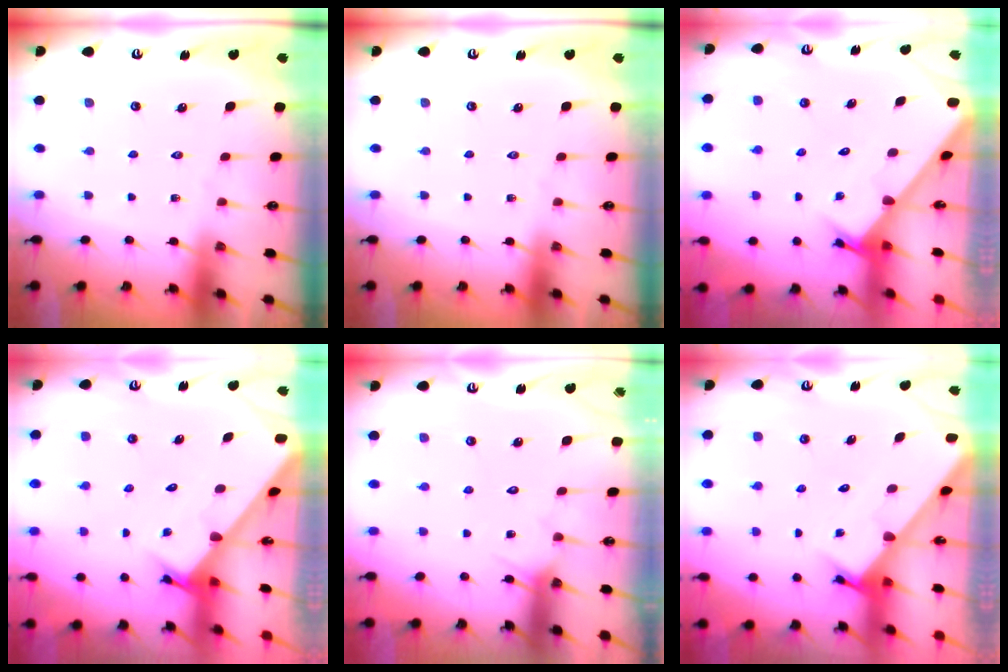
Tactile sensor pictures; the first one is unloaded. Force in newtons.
{"total": 0.0}
{"total": 2.2, "press": 2.2, "slide": 0.1}
{"total": 2.6, "press": 2.6, "slide": 0.3}
{"total": 5.8, "press": 5.8, "slide": 0.4}
{"total": 2.3, "press": 2.3, "slide": 0.1}